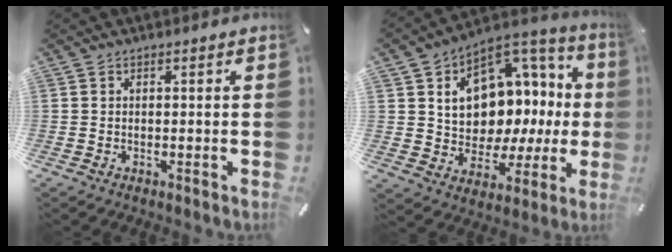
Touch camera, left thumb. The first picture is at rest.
{"total": 13.0, "force": [3.8, 10.2, 7.1], "torque": [-0.095, -0.054, 0.071]}